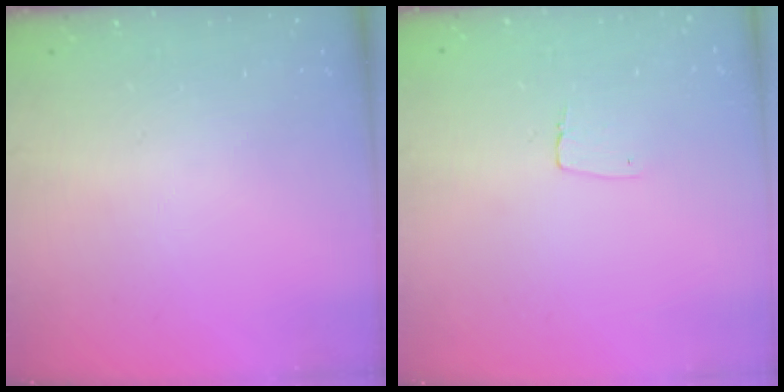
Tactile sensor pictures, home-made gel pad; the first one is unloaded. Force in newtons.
{"total": 3.8, "press": 3.8, "slide": 0.2}